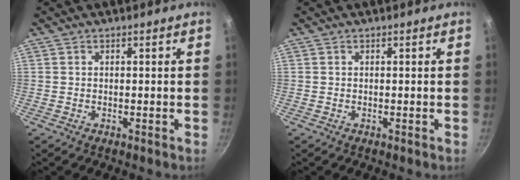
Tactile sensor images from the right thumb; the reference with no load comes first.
{"total": 0.0}